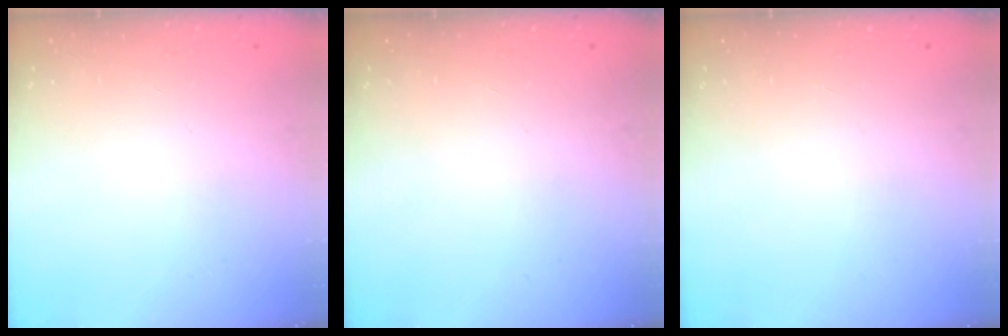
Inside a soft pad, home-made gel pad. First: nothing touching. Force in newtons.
{"total": 0.0}
{"total": 0.0}